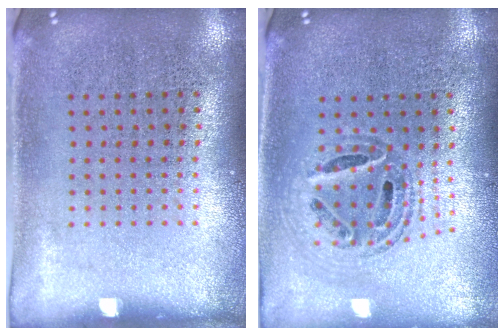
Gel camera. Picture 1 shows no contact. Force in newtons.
{"total": 0.9, "press": 0.8, "slide": 0.2}